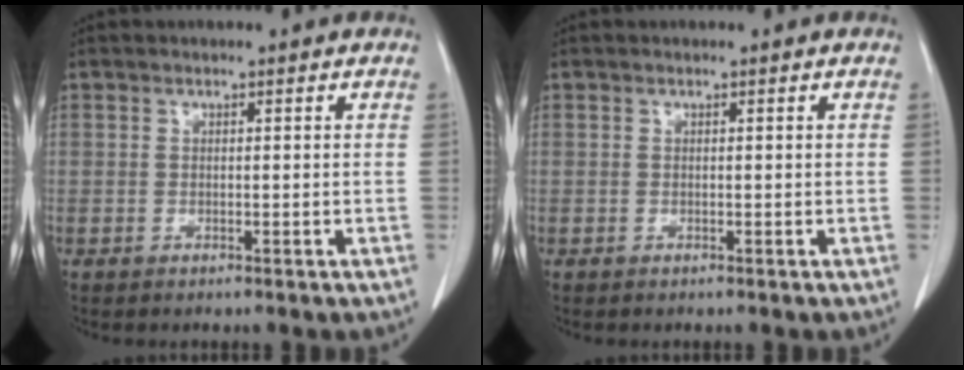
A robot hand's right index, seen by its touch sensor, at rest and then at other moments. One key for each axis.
{"total": 0.0}